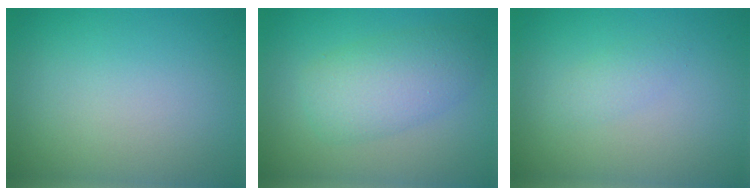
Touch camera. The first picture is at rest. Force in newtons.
{"total": 4.8, "press": 4.8, "slide": 0.1}
{"total": 1.2, "press": 1.2, "slide": 0.1}